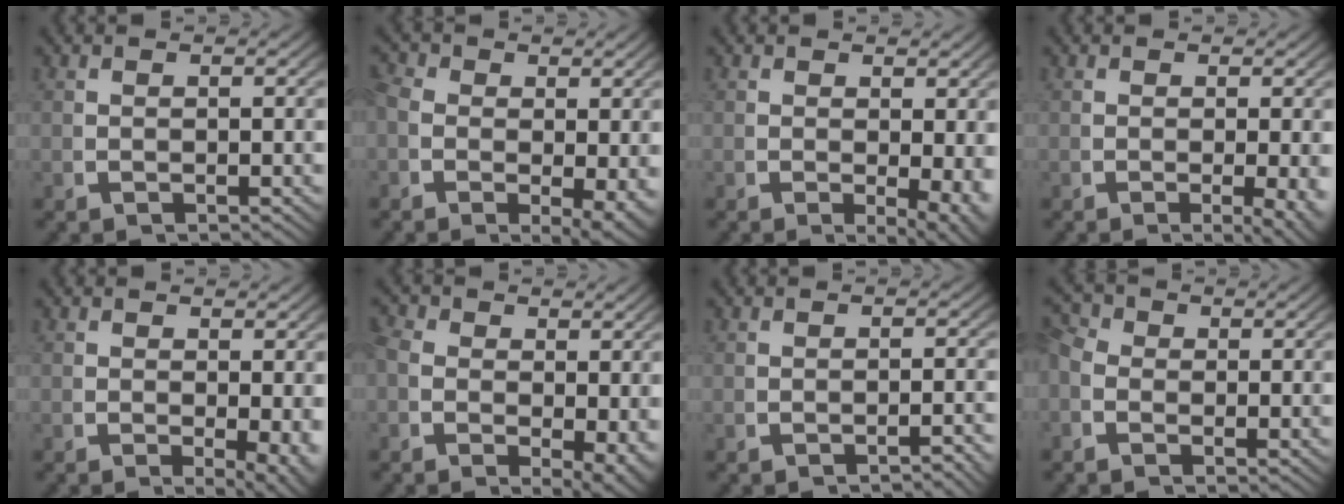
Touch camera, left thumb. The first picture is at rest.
{"total": 4.9, "force": [-0.4, 3.0, 3.8], "torque": [-0.060, -0.025, -0.001]}
{"total": 3.4, "force": [-0.2, 1.5, 3.0], "torque": [-0.040, -0.021, 0.005]}
{"total": 2.9, "force": [-0.8, 0.7, 2.7], "torque": [-0.038, -0.012, -0.007]}
{"total": 3.0, "force": [-0.4, 1.2, 2.8], "torque": [-0.040, -0.021, 0.003]}
{"total": 4.7, "force": [0.1, 3.0, 3.6], "torque": [-0.055, -0.025, 0.007]}
{"total": 1.7, "force": [-1.6, 0.0, 0.6], "torque": [-0.017, 0.001, -0.021]}
{"total": 2.8, "force": [-0.1, 2.4, 1.4], "torque": [-0.040, -0.011, -0.006]}